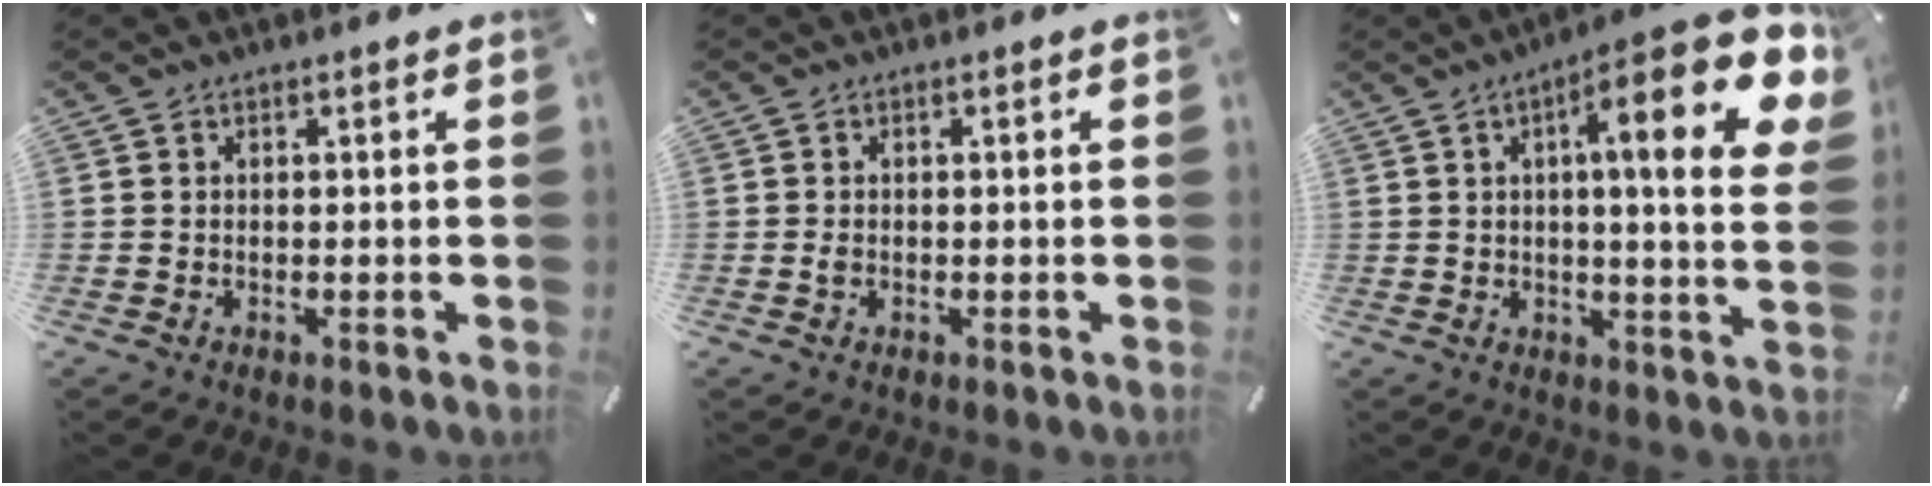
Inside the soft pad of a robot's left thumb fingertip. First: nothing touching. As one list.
[{"total": 0.9, "force": [-0.2, 0.6, 0.7], "torque": [-0.014, 0.002, -0.005]}, {"total": 20.7, "force": [8.2, 4.8, 18.4], "torque": [-0.268, -0.045, 0.111]}]